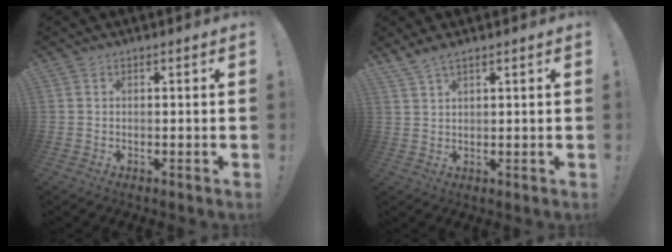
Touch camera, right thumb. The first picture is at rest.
{"total": 3.4, "force": [2.7, 0.3, 1.9], "torque": [-0.046, -0.011, 0.051]}